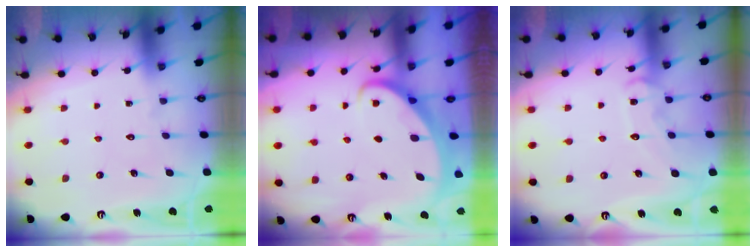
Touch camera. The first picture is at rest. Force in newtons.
{"total": 3.4, "press": 3.4, "slide": 0.4}
{"total": 10.4, "press": 10.4, "slide": 0.6}